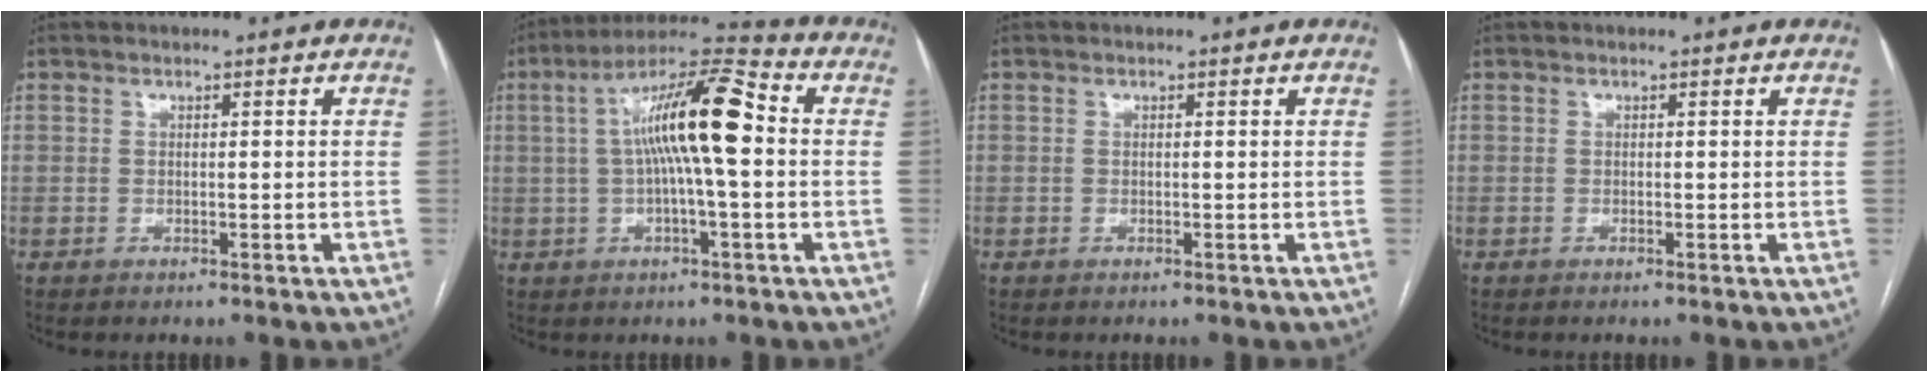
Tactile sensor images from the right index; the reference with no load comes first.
{"total": 13.5, "force": [1.1, 1.7, 13.3], "torque": [-0.235, 0.033, 0.012]}
{"total": 0.0}
{"total": 0.0}